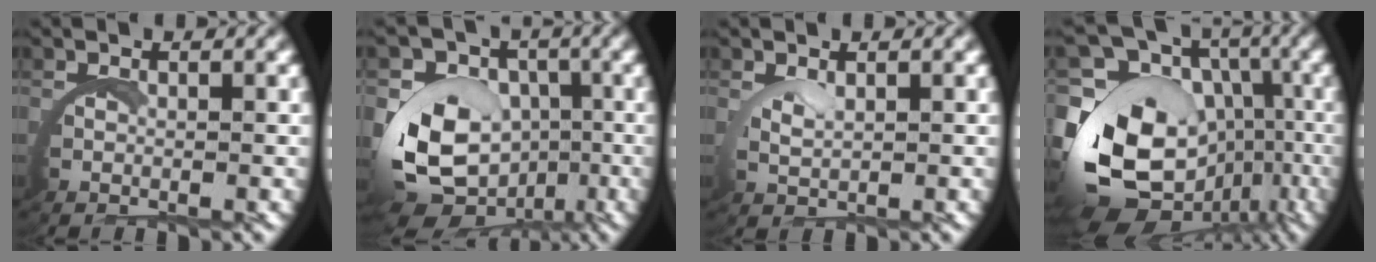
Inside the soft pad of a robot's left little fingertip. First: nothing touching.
{"total": 11.1, "force": [-3.1, 8.9, 5.9], "torque": [-0.136, -0.056, -0.037]}
{"total": 1.3, "force": [1.2, -0.1, 0.6], "torque": [-0.021, -0.004, 0.028]}
{"total": 15.7, "force": [-2.9, 12.3, 9.4], "torque": [-0.204, -0.060, -0.035]}